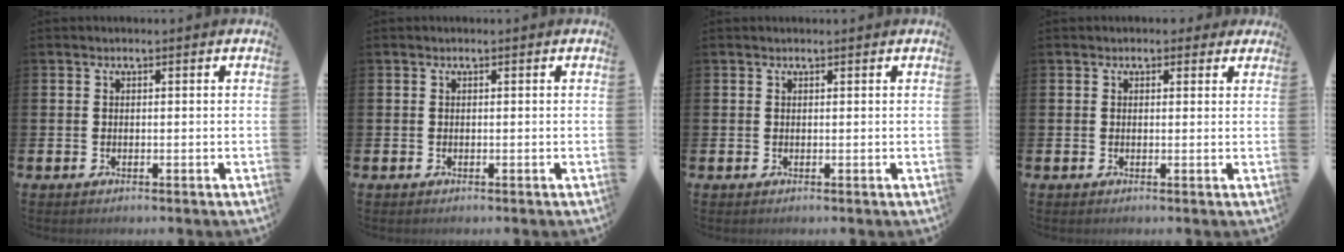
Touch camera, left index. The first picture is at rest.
{"total": 0.0}
{"total": 0.0}
{"total": 1.3, "force": [0.9, 0.9, 0.2], "torque": [0.005, 0.007, 0.013]}